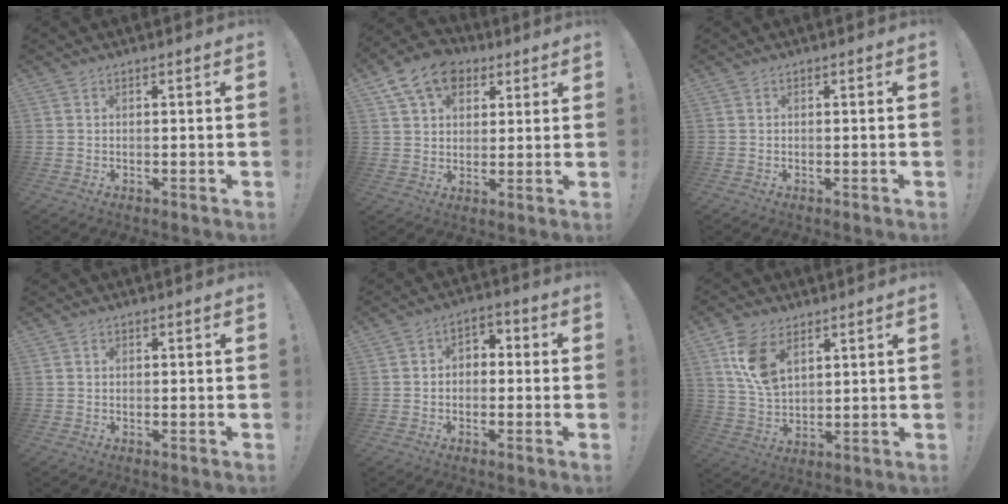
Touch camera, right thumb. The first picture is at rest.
{"total": 13.2, "force": [6.6, 9.6, 6.3], "torque": [-0.101, -0.024, 0.129]}
{"total": 0.0}
{"total": 0.0}
{"total": 4.0, "force": [-1.8, 3.1, 1.8], "torque": [-0.023, 0.018, -0.033]}
{"total": 10.7, "force": [5.6, 6.2, 6.8], "torque": [-0.124, -0.017, 0.105]}